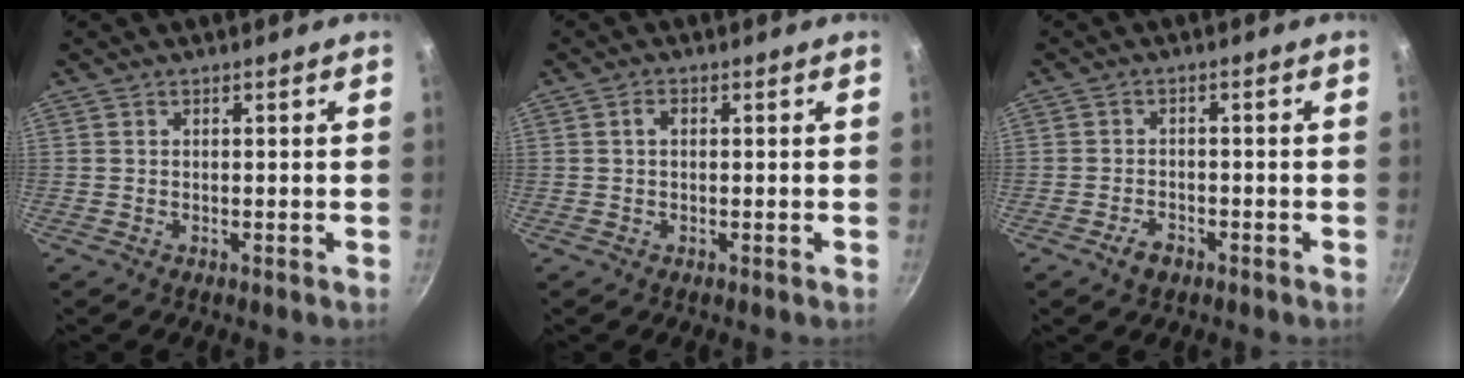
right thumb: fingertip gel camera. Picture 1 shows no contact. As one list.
[{"total": 1.3, "force": [0.1, 0.9, 0.9], "torque": [-0.017, 0.005, 0.001]}, {"total": 3.2, "force": [-2.0, 2.0, 1.6], "torque": [-0.022, 0.018, -0.034]}]